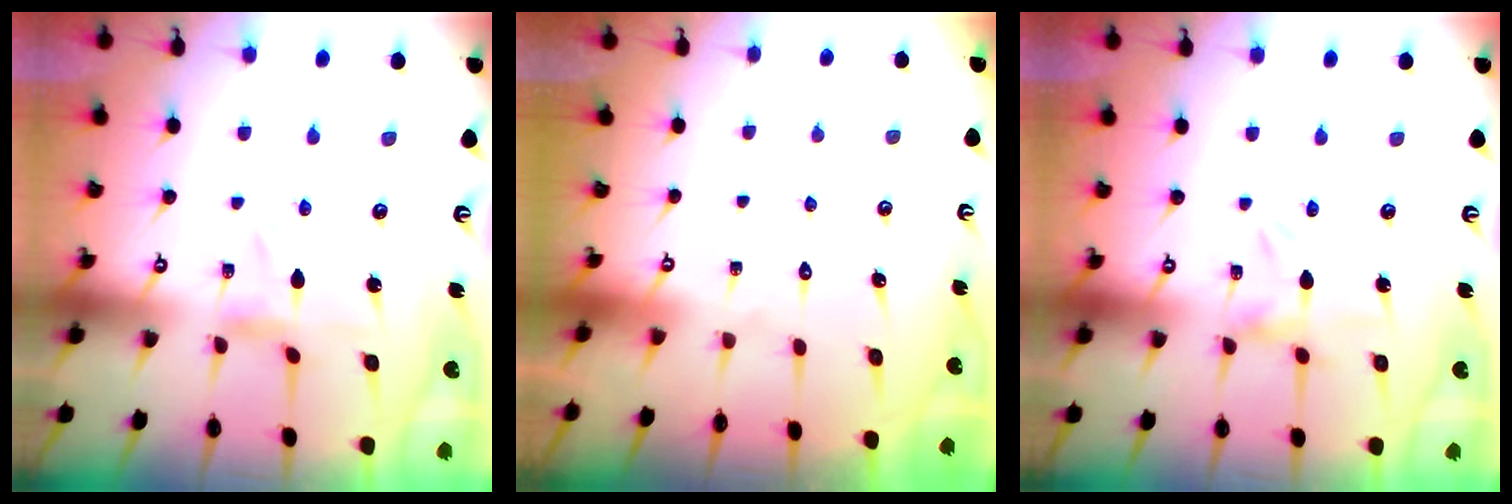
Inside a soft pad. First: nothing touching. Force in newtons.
{"total": 1.6, "press": 1.6, "slide": 0.1}
{"total": 0.0}